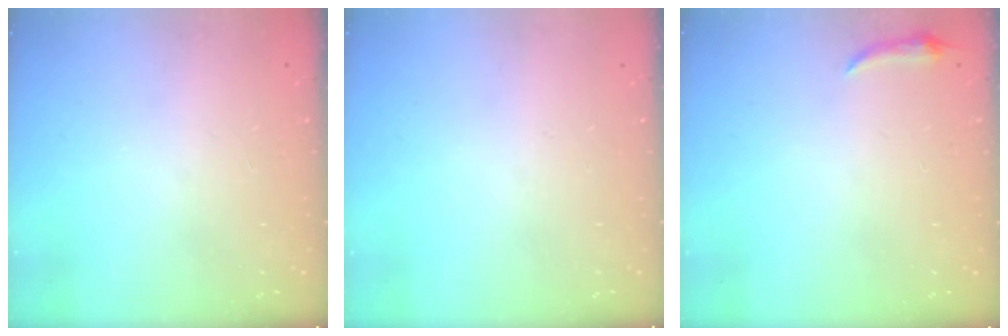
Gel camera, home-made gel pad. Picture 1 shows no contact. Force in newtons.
{"total": 0.0}
{"total": 3.7, "press": 3.6, "slide": 0.8}